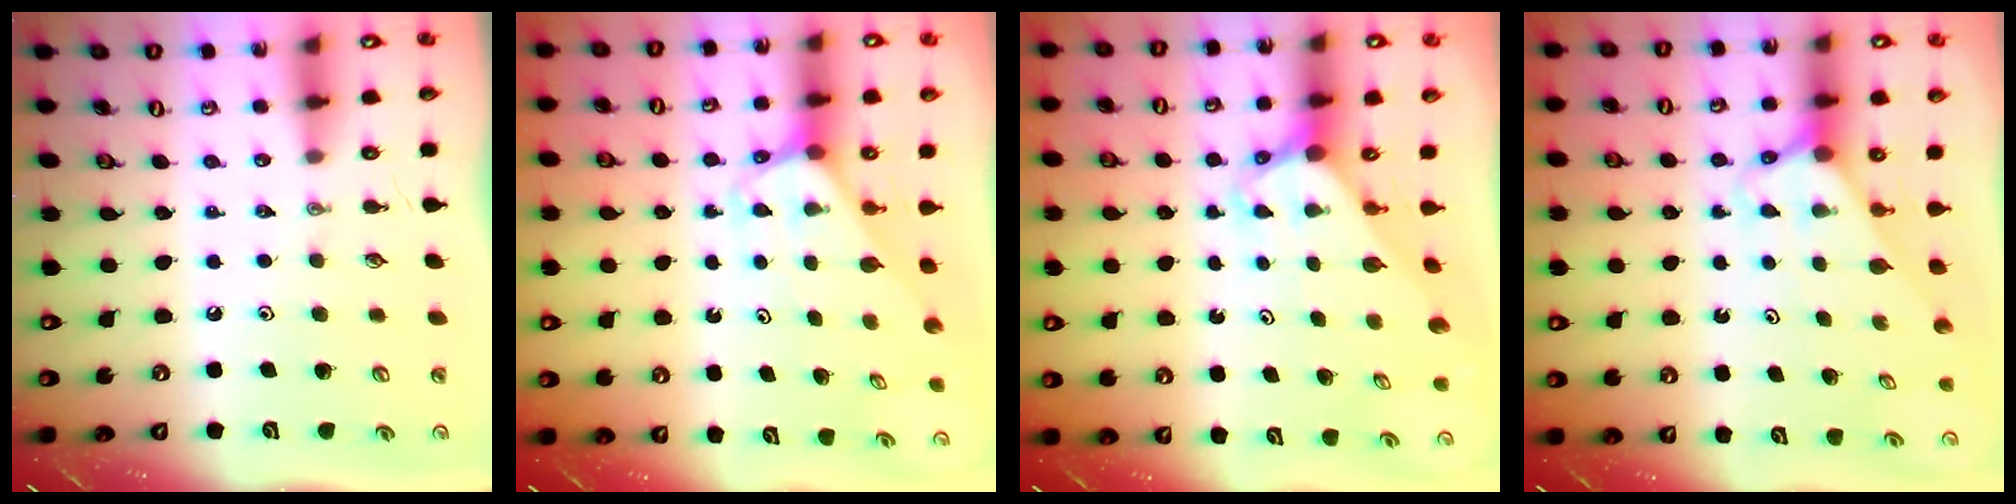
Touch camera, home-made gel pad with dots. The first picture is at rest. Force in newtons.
{"total": 2.5, "press": 2.5, "slide": 0.2}
{"total": 3.1, "press": 3.1, "slide": 0.2}
{"total": 2.7, "press": 2.7, "slide": 0.2}